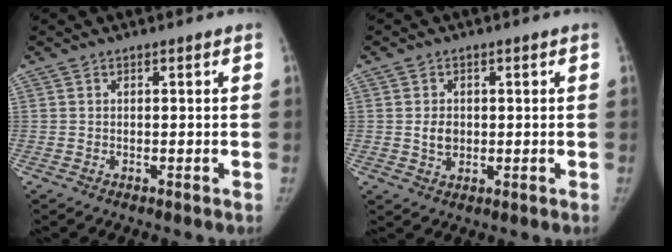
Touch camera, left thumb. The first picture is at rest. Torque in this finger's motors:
{"motor_torque": [0.06, 0.03, 0.21, -0.32, 0.03]}